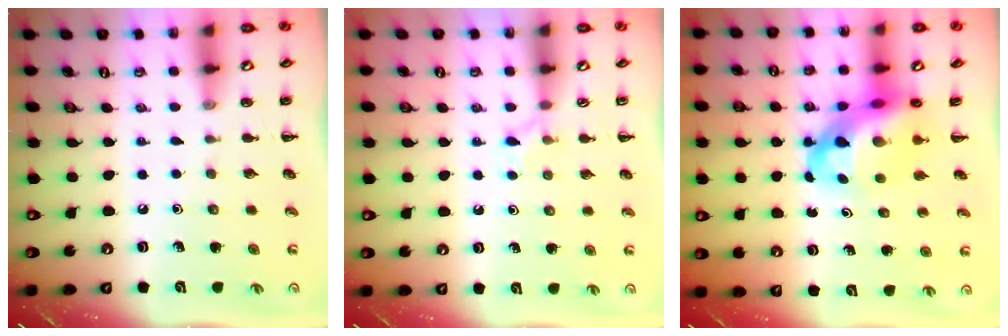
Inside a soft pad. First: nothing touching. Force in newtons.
{"total": 5.1, "press": 4.9, "slide": 1.6}
{"total": 11.5, "press": 11.1, "slide": 3.1}